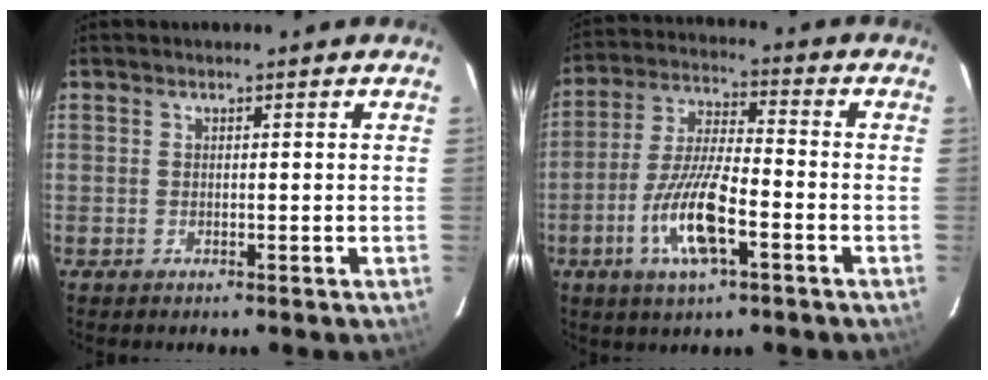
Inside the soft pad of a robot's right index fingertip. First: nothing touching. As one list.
[{"total": 12.1, "force": [-5.1, 3.2, 10.5], "torque": [-0.220, -0.005, -0.098]}]